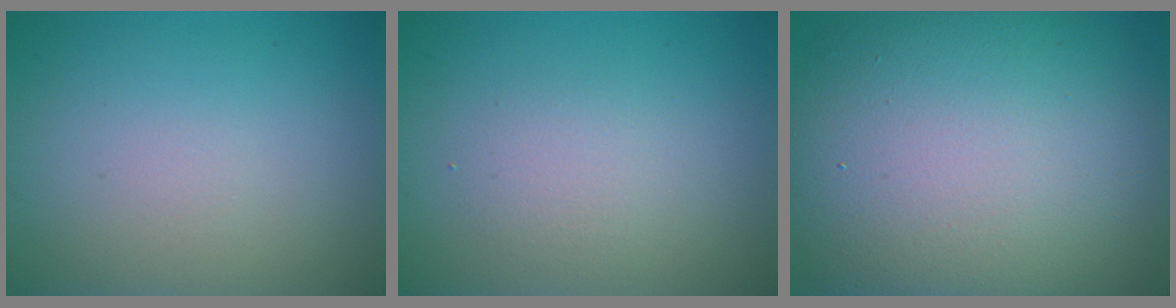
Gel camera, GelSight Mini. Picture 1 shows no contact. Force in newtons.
{"total": 1.8, "press": 1.8, "slide": 0.1}
{"total": 15.6, "press": 15.6, "slide": 0.6}